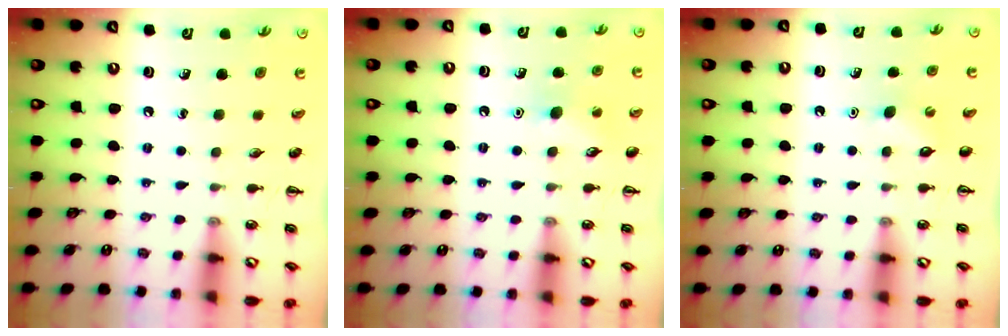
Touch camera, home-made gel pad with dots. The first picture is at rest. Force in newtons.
{"total": 8.6, "press": 8.3, "slide": 2.1}
{"total": 2.8, "press": 2.7, "slide": 0.8}